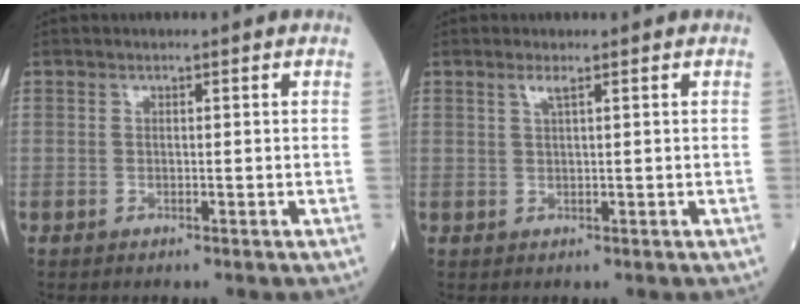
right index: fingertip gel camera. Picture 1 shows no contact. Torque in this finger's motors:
{"motor_torque": [-0.06, 0.05, 0.11, 0.03]}